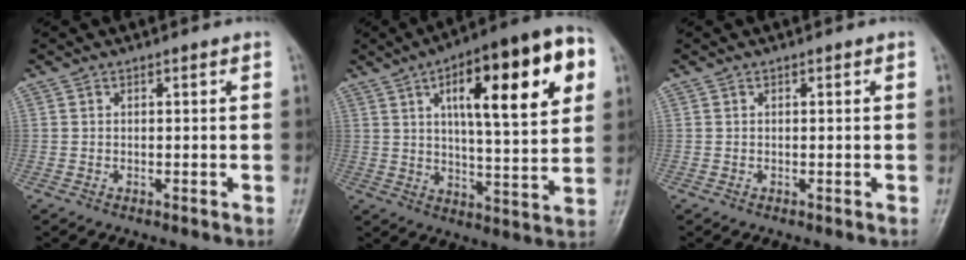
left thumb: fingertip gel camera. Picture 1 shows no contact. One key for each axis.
{"total": 23.4, "fx": 8.2, "fy": 7.2, "fz": 20.7, "tx": -0.275, "ty": 0.001, "tz": 0.113}
{"total": 0.0}